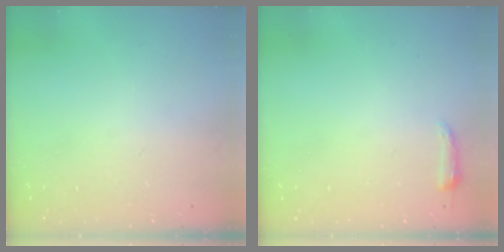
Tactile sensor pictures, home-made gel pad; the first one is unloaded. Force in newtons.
{"total": 3.3, "press": 3.2, "slide": 0.7}